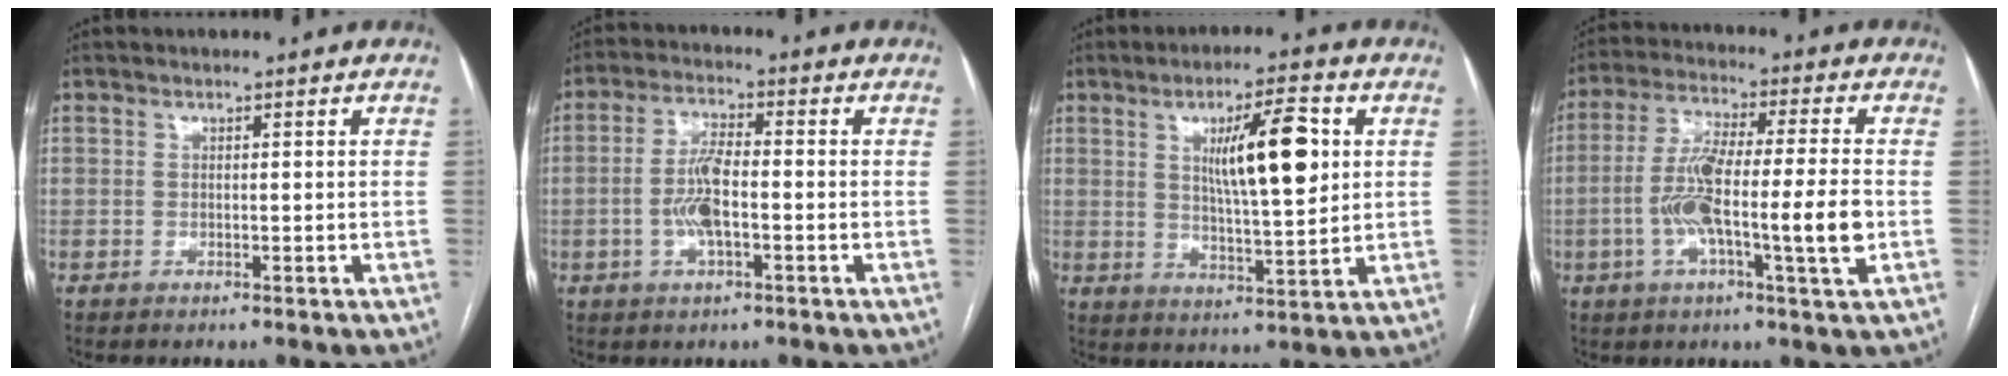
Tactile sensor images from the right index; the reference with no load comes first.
{"total": 6.4, "force": [-1.2, 1.6, 6.1], "torque": [-0.127, 0.005, -0.025]}
{"total": 11.0, "force": [3.0, 1.7, 10.5], "torque": [-0.170, 0.002, 0.051]}
{"total": 13.1, "force": [-2.5, 0.6, 12.9], "torque": [-0.239, 0.001, -0.051]}